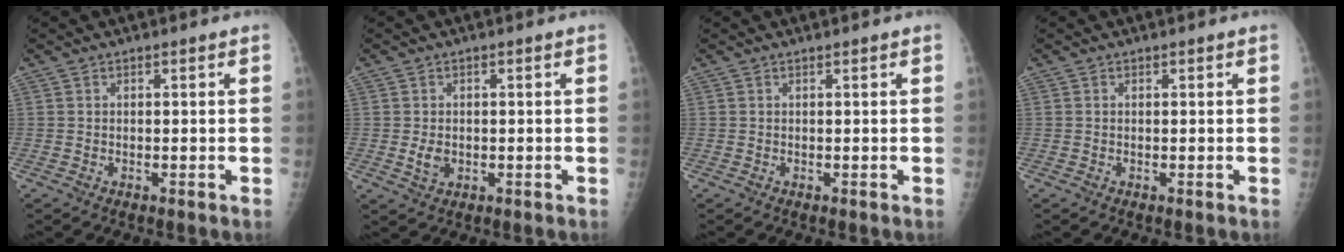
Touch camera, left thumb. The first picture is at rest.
{"total": 3.0, "force": [-0.4, 2.3, 2.0], "torque": [-0.027, -0.001, -0.002]}
{"total": 0.0}
{"total": 0.0}